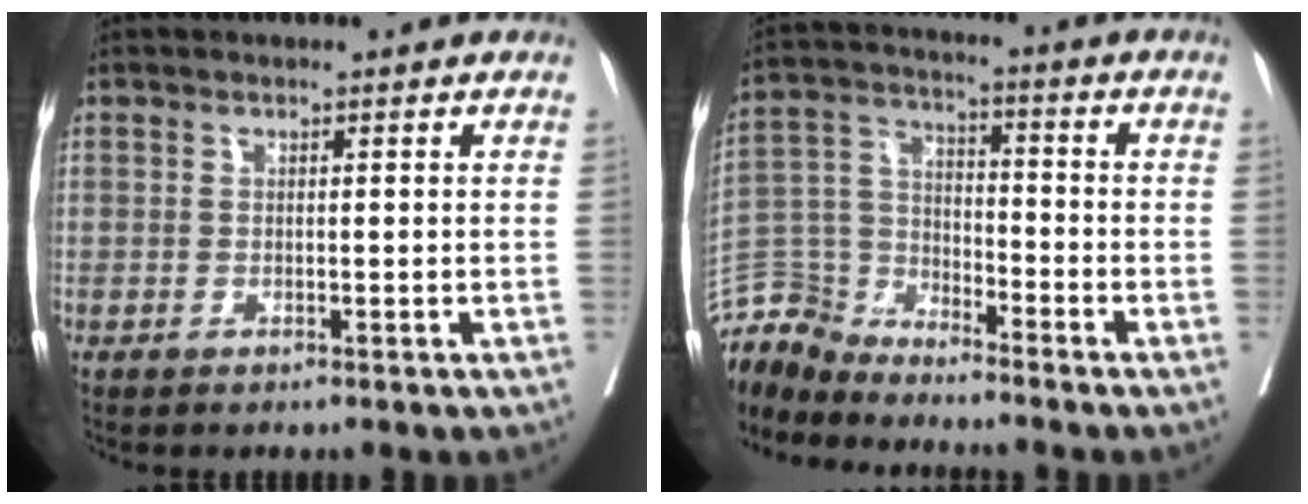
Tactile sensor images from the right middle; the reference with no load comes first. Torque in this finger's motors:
{"motor_torque": [1.00, -1.14, 0.72, 0.08]}